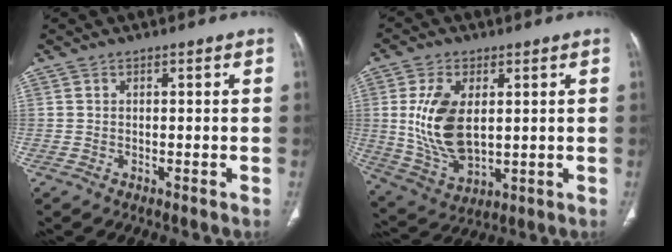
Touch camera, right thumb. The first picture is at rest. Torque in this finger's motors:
{"motor_torque": [-0.75, 1.37, 1.56, 0.37, 0.20]}